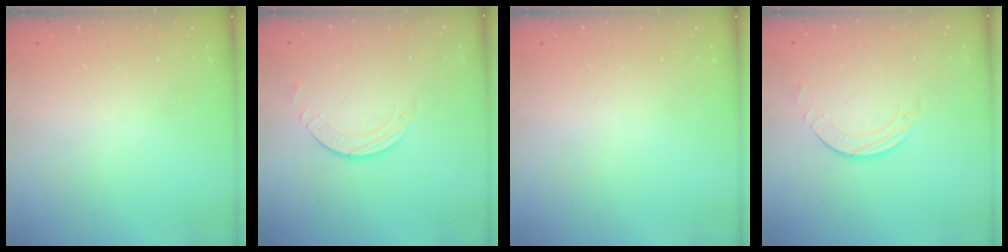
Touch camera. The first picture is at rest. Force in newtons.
{"total": 2.5, "press": 2.5, "slide": 0.2}
{"total": 0.0}
{"total": 2.5, "press": 2.5, "slide": 0.2}